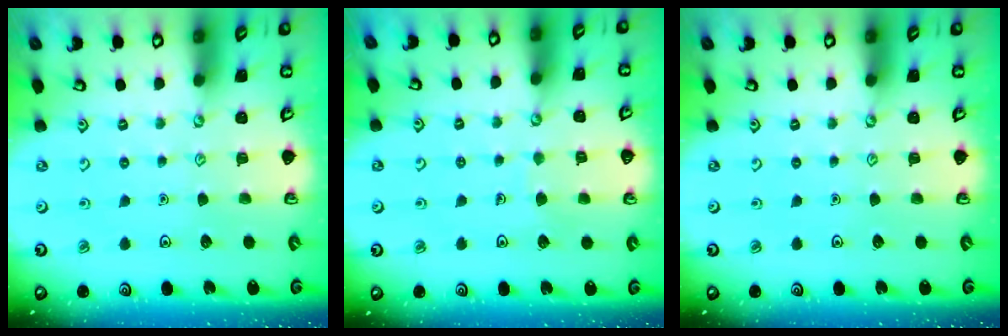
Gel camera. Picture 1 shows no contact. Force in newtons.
{"total": 3.5, "press": 3.5, "slide": 0.2}
{"total": 0.0}